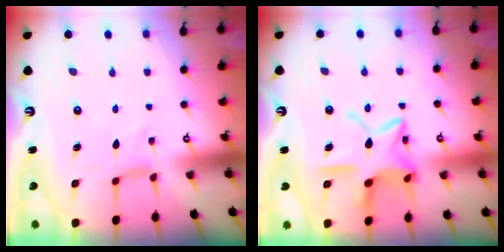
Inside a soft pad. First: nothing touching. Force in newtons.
{"total": 16.4, "press": 16.4, "slide": 1.3}